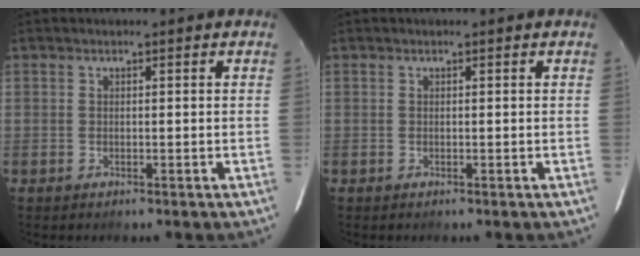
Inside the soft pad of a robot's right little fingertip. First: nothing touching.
{"total": 0.0}